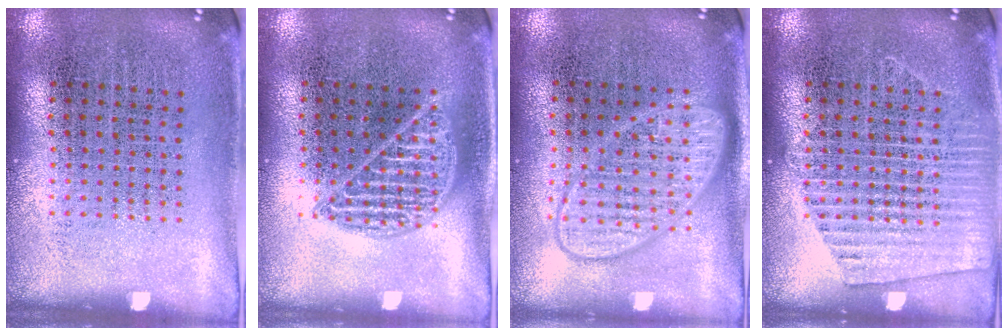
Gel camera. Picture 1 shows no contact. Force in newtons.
{"total": 1.0, "press": 1.0, "slide": 0.1}
{"total": 2.9, "press": 2.8, "slide": 0.4}
{"total": 2.3, "press": 2.3, "slide": 0.4}